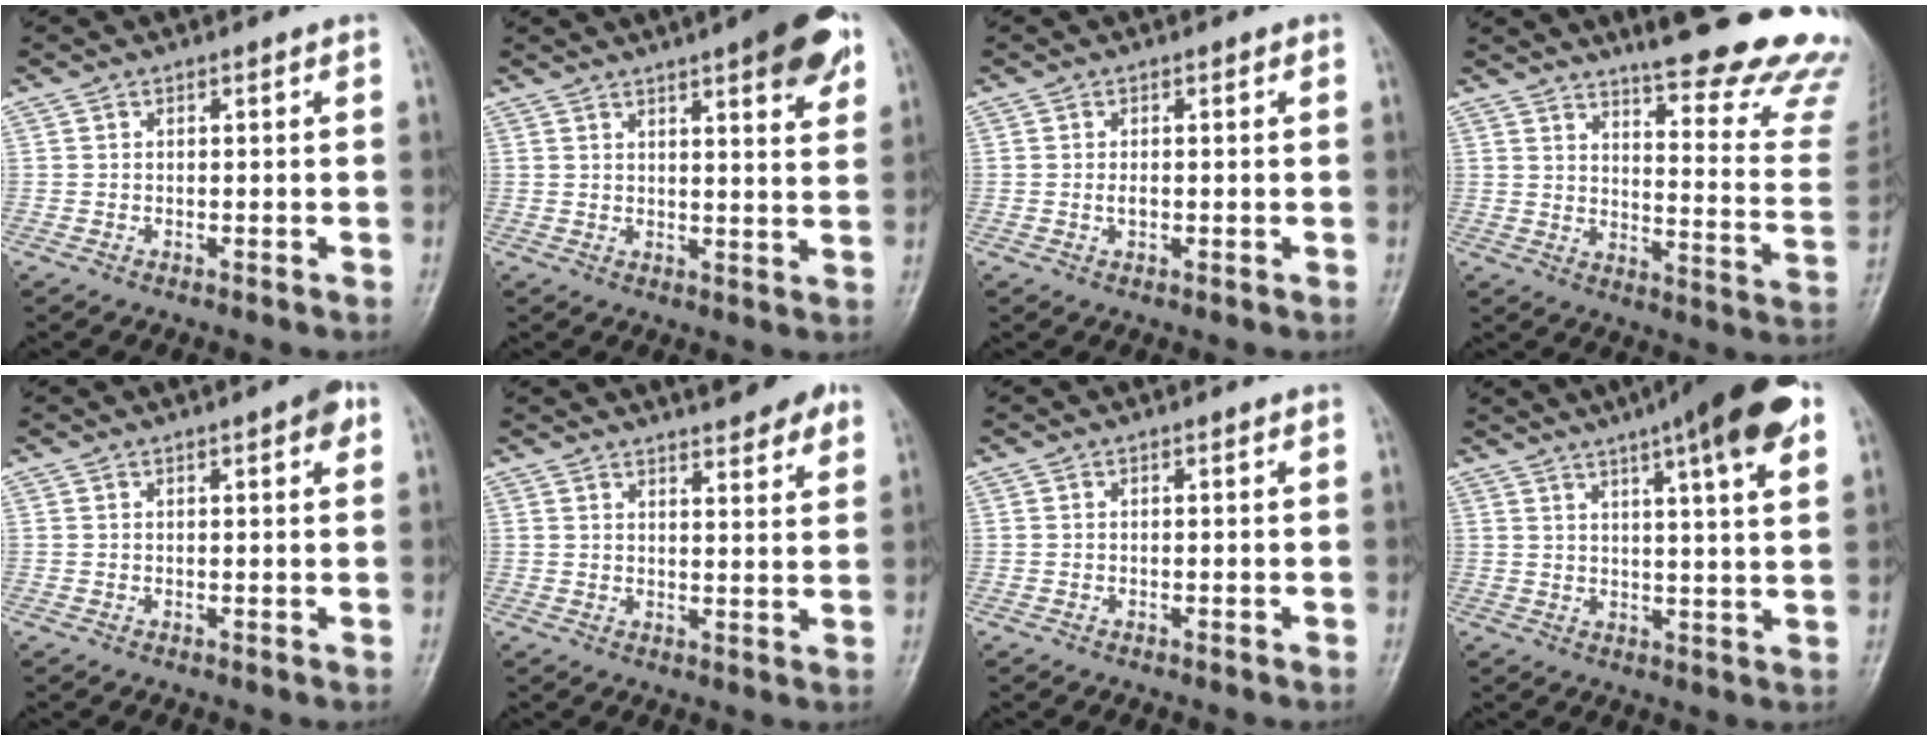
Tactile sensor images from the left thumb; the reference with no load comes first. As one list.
[{"total": 11.6, "force": [6.5, 2.8, 9.2], "torque": [-0.100, -0.023, 0.080]}, {"total": 1.2, "force": [0.0, 0.7, 1.0], "torque": [-0.015, -0.001, -0.001]}, {"total": 25.4, "force": [20.8, 3.8, 14.2], "torque": [-0.153, -0.161, 0.252]}, {"total": 3.1, "force": [1.5, 0.9, 2.6], "torque": [-0.026, -0.001, 0.015]}, {"total": 12.1, "force": [9.2, 3.3, 7.1], "torque": [-0.071, -0.030, 0.107]}, {"total": 0.0}, {"total": 17.2, "force": [9.6, 2.9, 13.9], "torque": [-0.189, -0.010, 0.128]}]